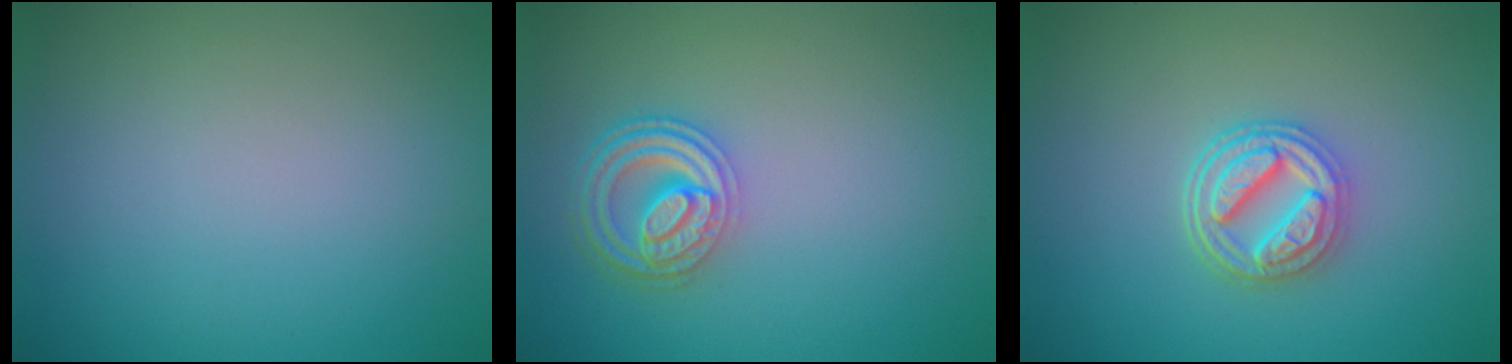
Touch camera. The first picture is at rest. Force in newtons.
{"total": 4.5, "press": 3.6, "slide": 2.7}
{"total": 4.2, "press": 3.5, "slide": 2.3}